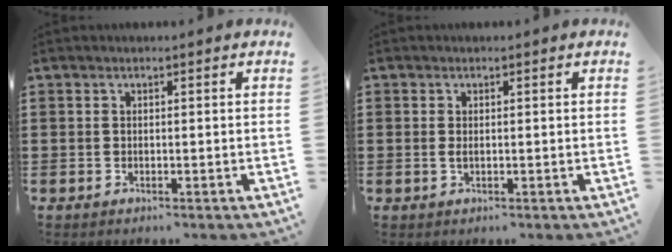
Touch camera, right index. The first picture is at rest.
{"total": 0.8, "force": [0.0, 0.3, 0.7], "torque": [-0.015, 0.001, 0.000]}